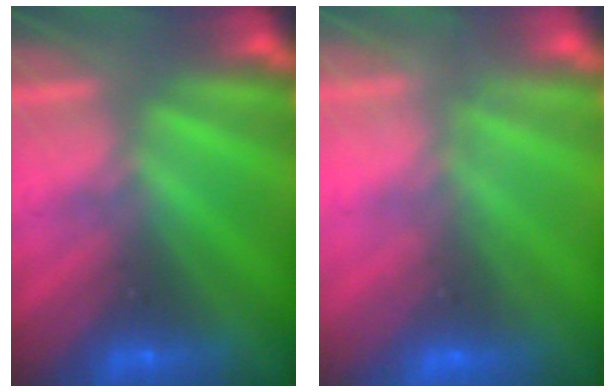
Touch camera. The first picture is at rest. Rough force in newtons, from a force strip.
{"total": 7.0}